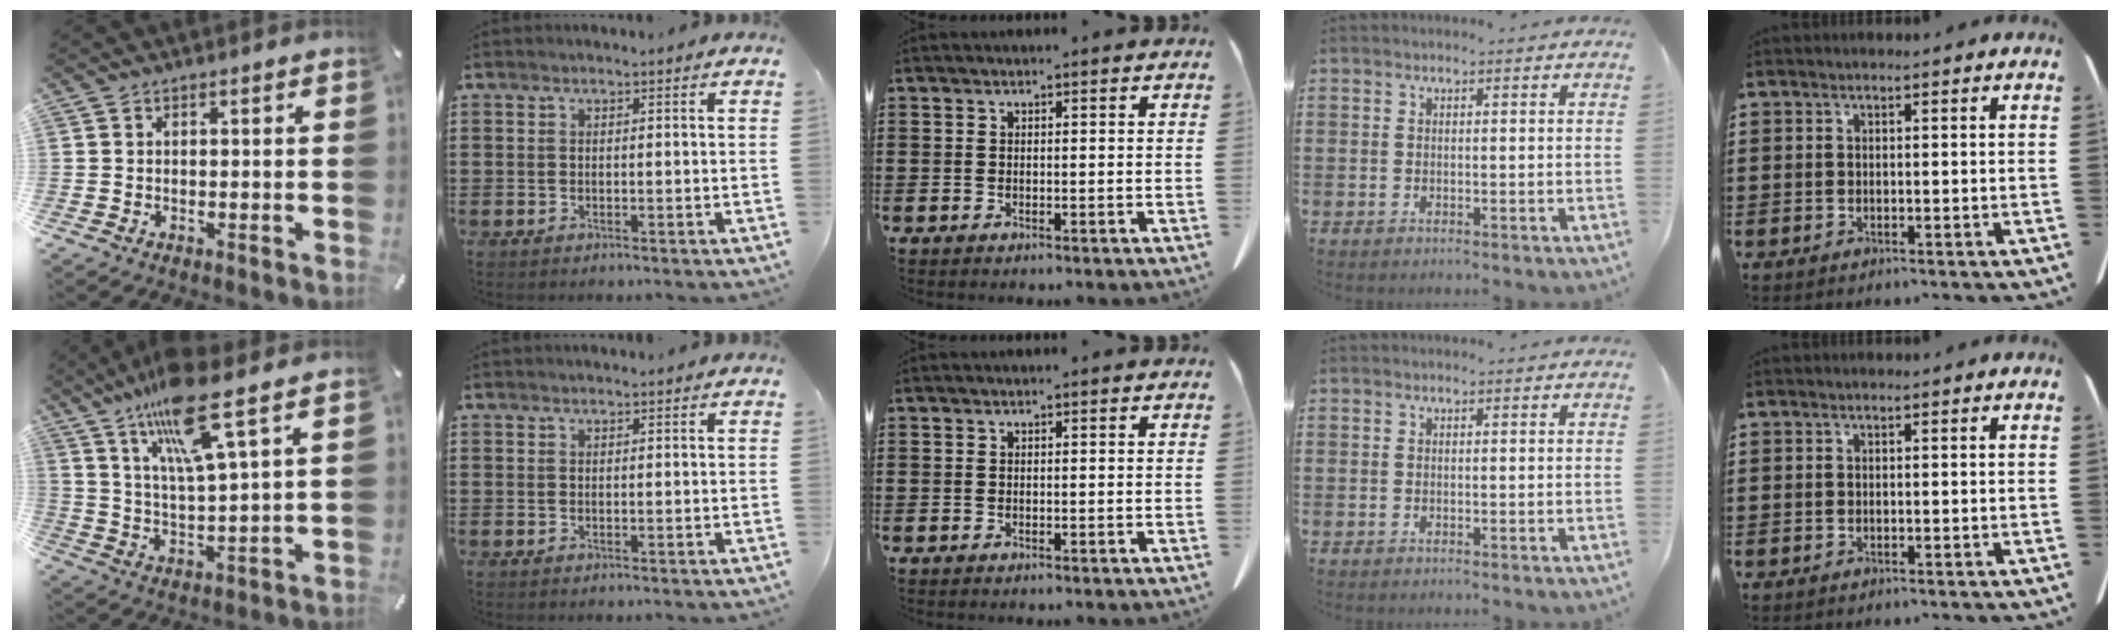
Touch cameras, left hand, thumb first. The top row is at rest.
{"thumb": {"total": 15.0, "force": [10.1, 2.1, 10.9], "torque": [-0.217, -0.040, 0.163]}, "index": {"total": 0.9, "force": [0.8, 0.0, 0.1], "torque": [-0.005, -0.001, 0.017]}}